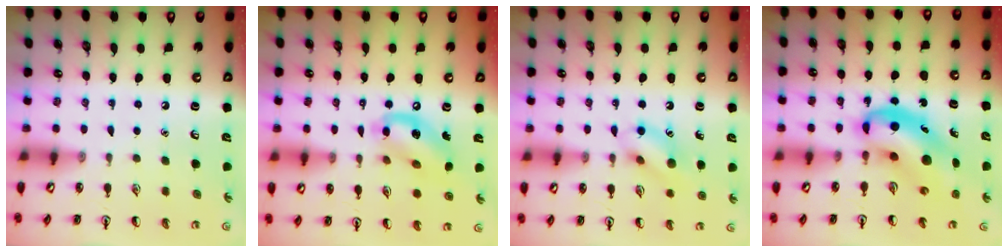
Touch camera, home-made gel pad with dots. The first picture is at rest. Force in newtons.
{"total": 13.1, "press": 12.7, "slide": 3.0}
{"total": 10.7, "press": 10.7, "slide": 1.0}
{"total": 9.8, "press": 9.5, "slide": 2.4}